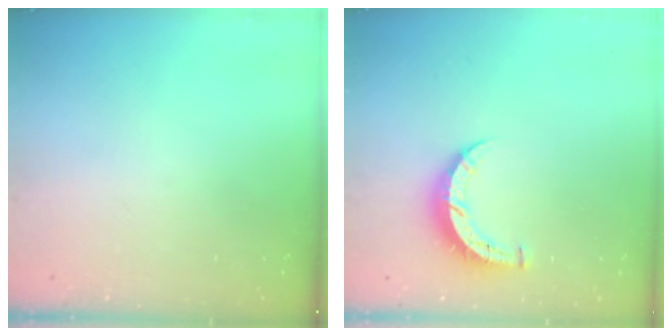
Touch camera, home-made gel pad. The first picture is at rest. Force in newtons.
{"total": 6.7, "press": 6.7, "slide": 0.6}